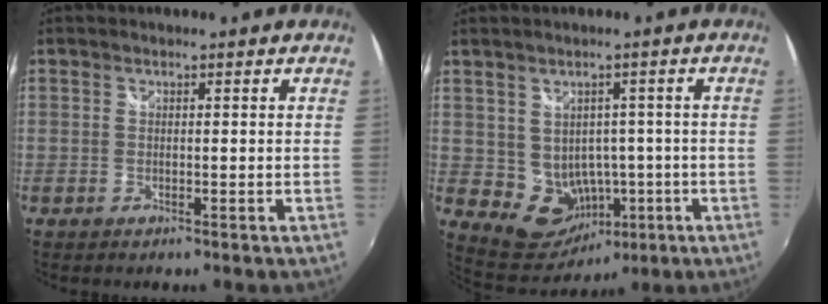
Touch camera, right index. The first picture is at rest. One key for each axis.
{"total": 8.9, "fx": -1.2, "fy": 8.1, "fz": 3.5, "tx": -0.079, "ty": 0.003, "tz": 0.007}